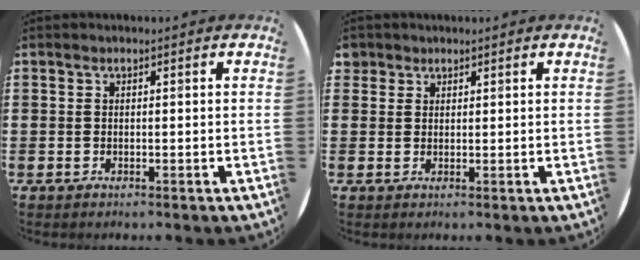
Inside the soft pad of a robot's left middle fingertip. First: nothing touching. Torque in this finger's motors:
{"motor_torque": [-0.01, 0.05, 0.00, 0.00]}